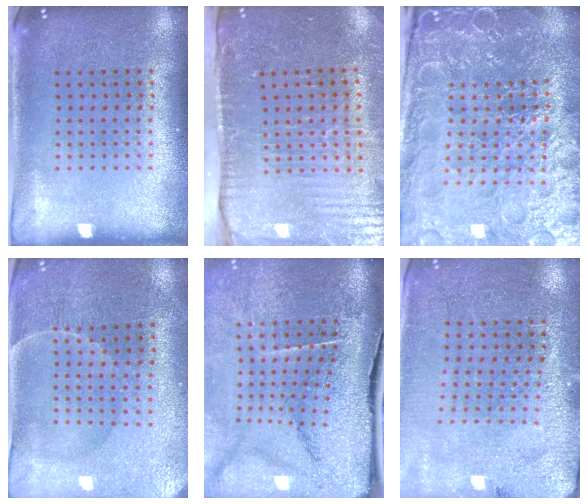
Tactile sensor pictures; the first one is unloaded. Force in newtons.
{"total": 4.5, "press": 3.9, "slide": 2.4}
{"total": 5.4, "press": 5.0, "slide": 1.9}
{"total": 0.7, "press": 0.6, "slide": 0.4}
{"total": 4.8, "press": 3.8, "slide": 3.0}
{"total": 2.8, "press": 2.8, "slide": 0.2}